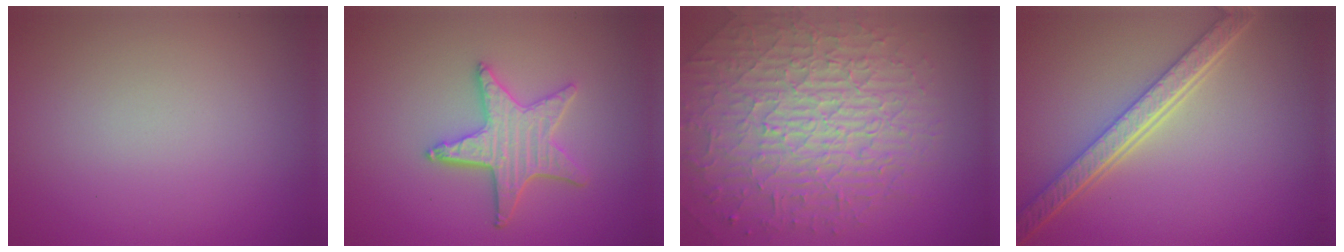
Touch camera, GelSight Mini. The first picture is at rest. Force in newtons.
{"total": 4.3, "press": 3.6, "slide": 2.2}
{"total": 9.8, "press": 6.4, "slide": 7.4}
{"total": 5.6, "press": 4.1, "slide": 3.8}